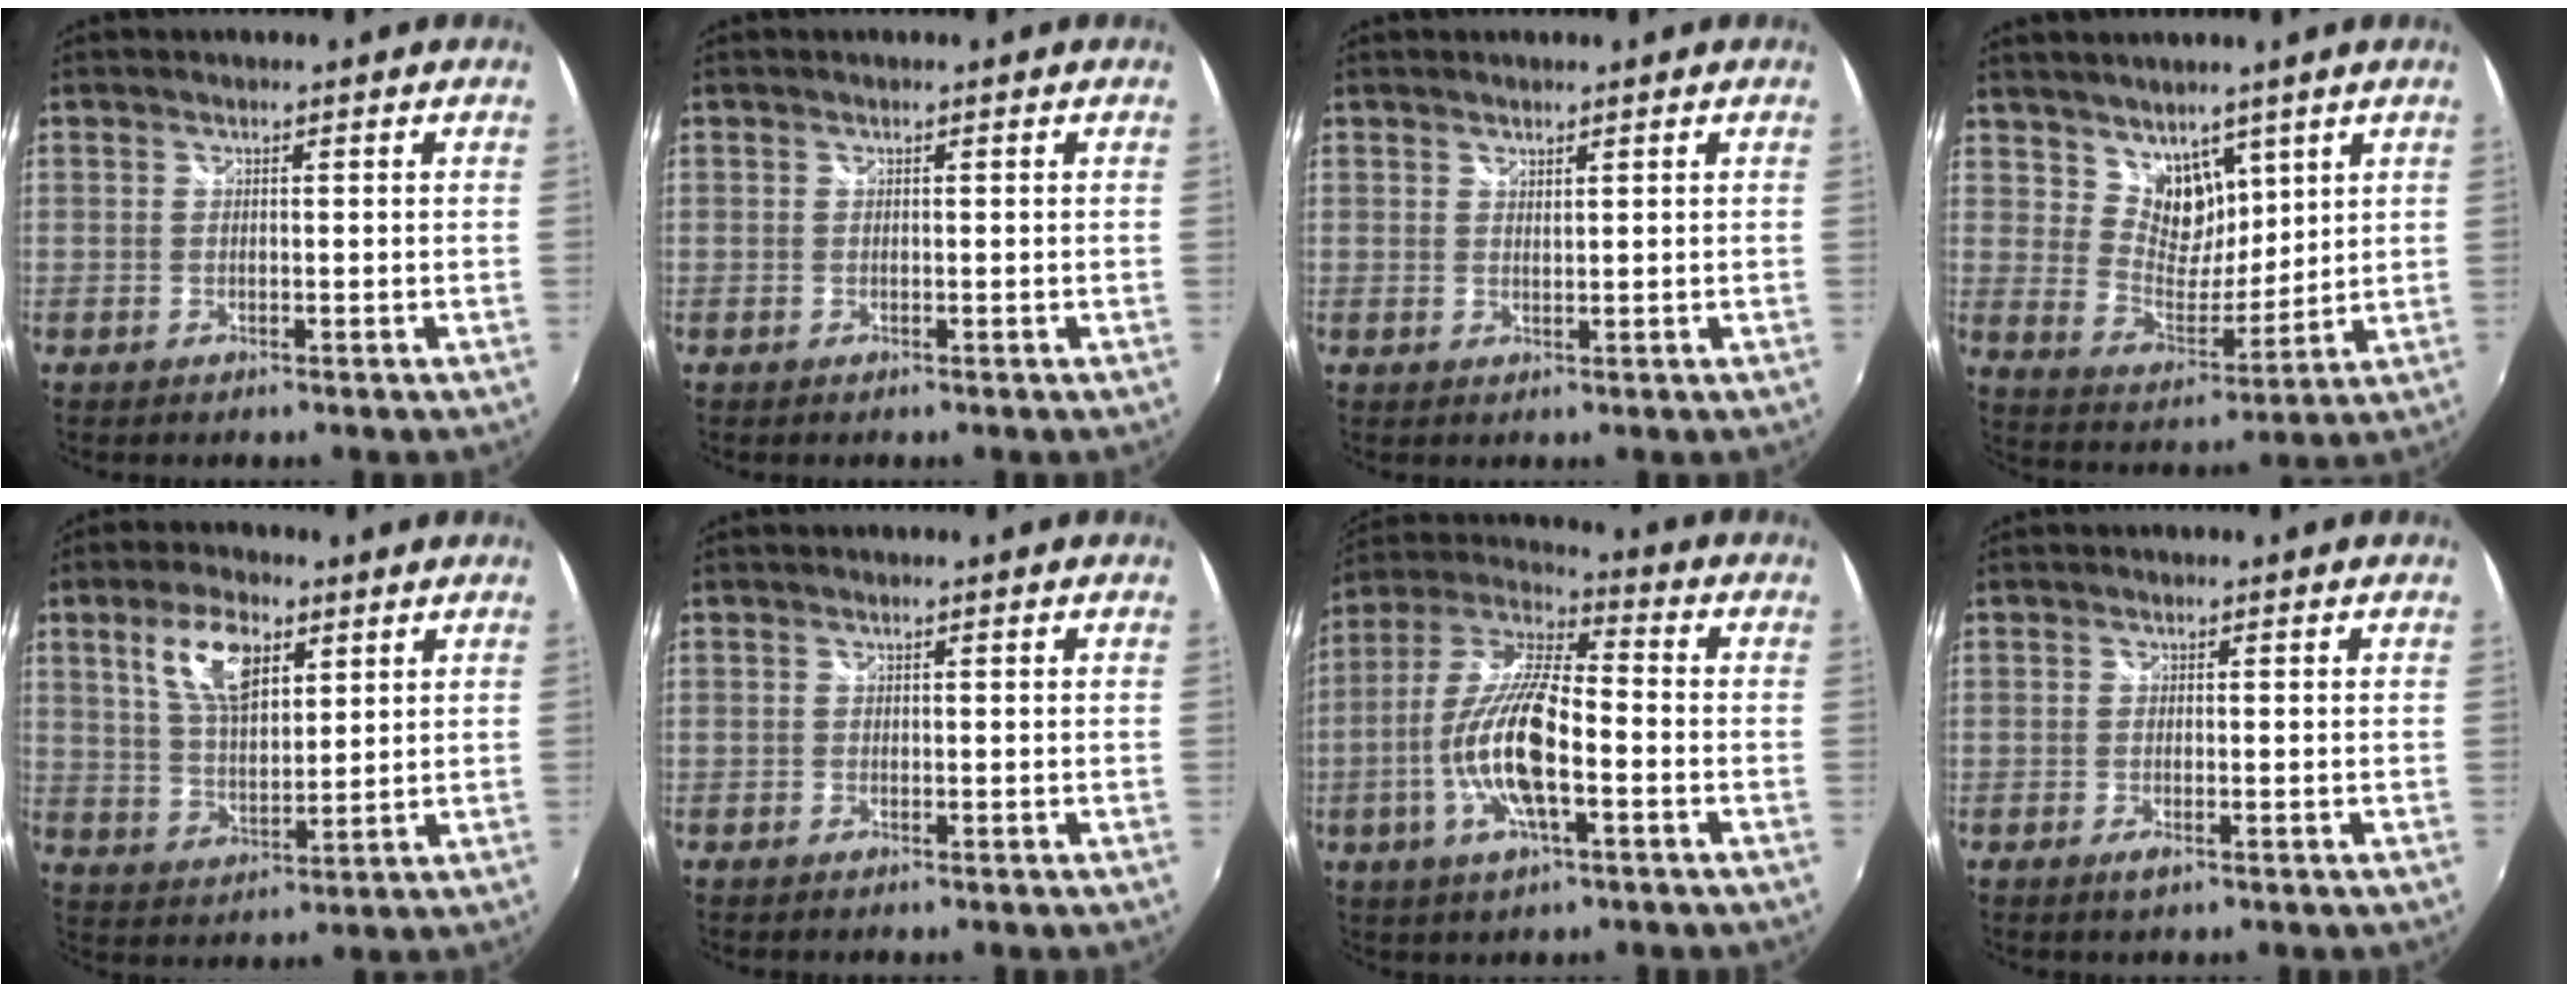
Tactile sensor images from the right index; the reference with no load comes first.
{"total": 0.0}
{"total": 1.1, "force": [1.0, 0.2, 0.3], "torque": [-0.003, 0.000, 0.017]}
{"total": 8.8, "force": [5.9, 5.6, 3.3], "torque": [-0.044, -0.003, 0.115]}
{"total": 10.5, "force": [5.0, 4.8, 7.9], "torque": [-0.153, 0.012, 0.096]}
{"total": 0.0}
{"total": 15.0, "force": [-4.0, 4.5, 13.7], "torque": [-0.277, 0.000, -0.080]}
{"total": 1.4, "force": [-0.6, 0.4, 1.2], "torque": [-0.025, -0.002, -0.009]}